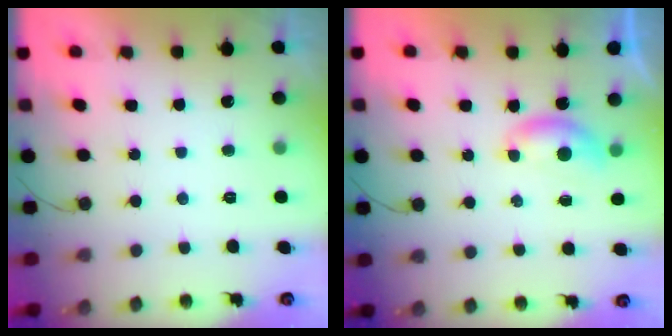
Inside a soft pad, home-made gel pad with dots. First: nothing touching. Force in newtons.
{"total": 4.8, "press": 4.8, "slide": 0.4}